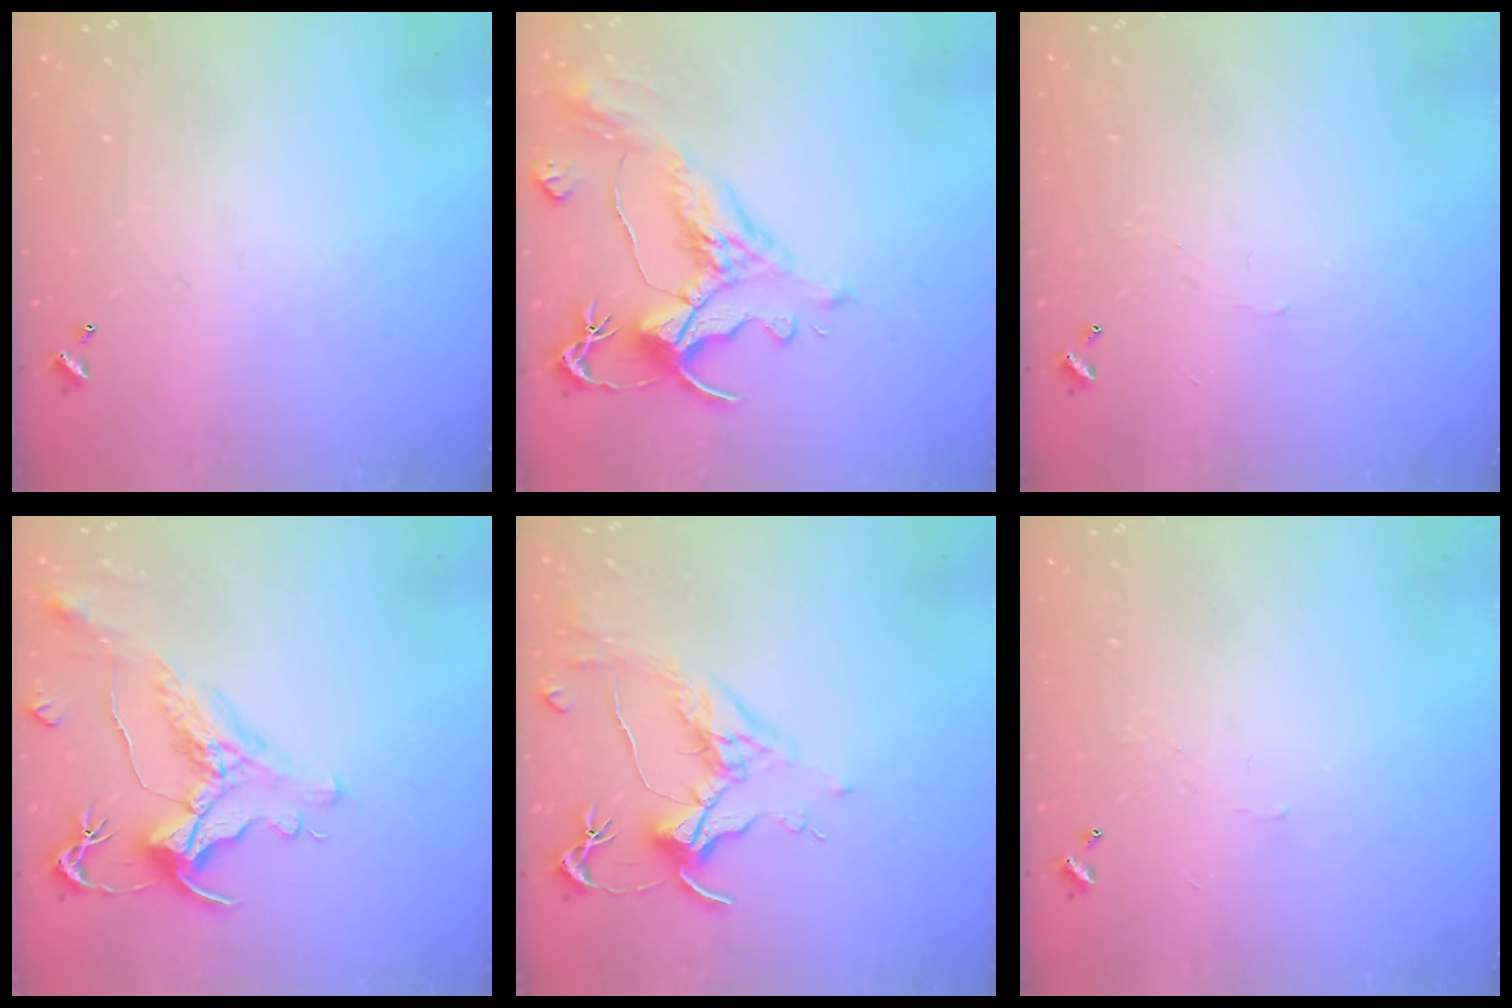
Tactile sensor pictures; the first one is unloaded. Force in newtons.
{"total": 1.5, "press": 0.2, "slide": 1.5}
{"total": 2.1, "press": 2.1, "slide": 0.6}
{"total": 1.5, "press": 0.7, "slide": 1.3}
{"total": 1.7, "press": 1.4, "slide": 0.9}
{"total": 2.1, "press": 2.1, "slide": 0.6}